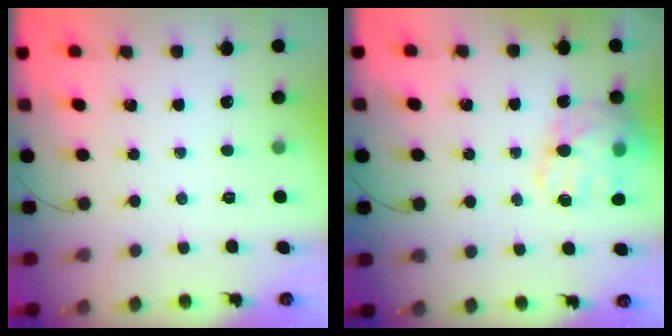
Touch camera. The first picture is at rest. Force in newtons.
{"total": 18.1, "press": 17.7, "slide": 3.8}